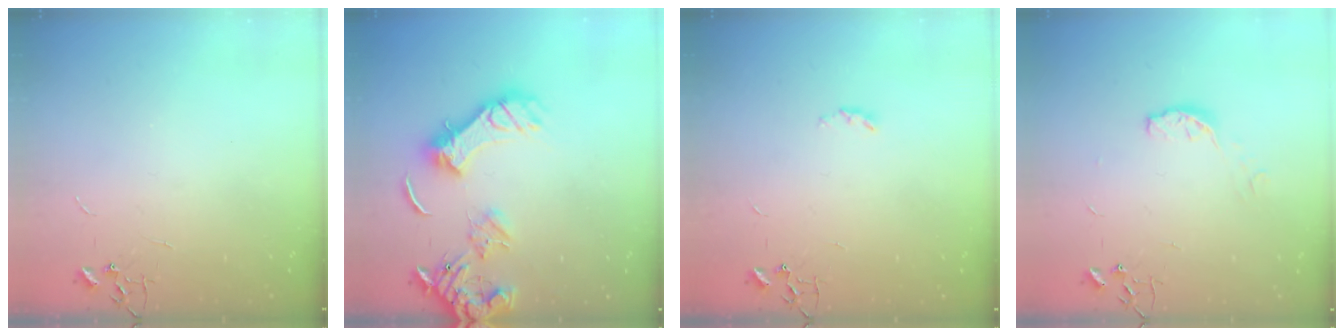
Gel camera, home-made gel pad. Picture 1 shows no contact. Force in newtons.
{"total": 15.8, "press": 15.6, "slide": 2.2}
{"total": 2.9, "press": 2.9, "slide": 0.5}
{"total": 6.2, "press": 6.2, "slide": 0.3}